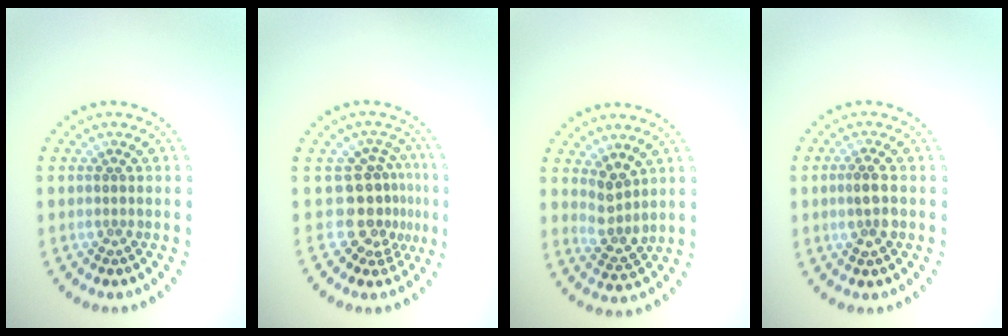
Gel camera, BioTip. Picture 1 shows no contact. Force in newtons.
{"total": 3.9, "press": 2.6, "slide": 2.9}
{"total": 2.6, "press": 2.1, "slide": 1.6}
{"total": 2.1, "press": 2.0, "slide": 0.5}